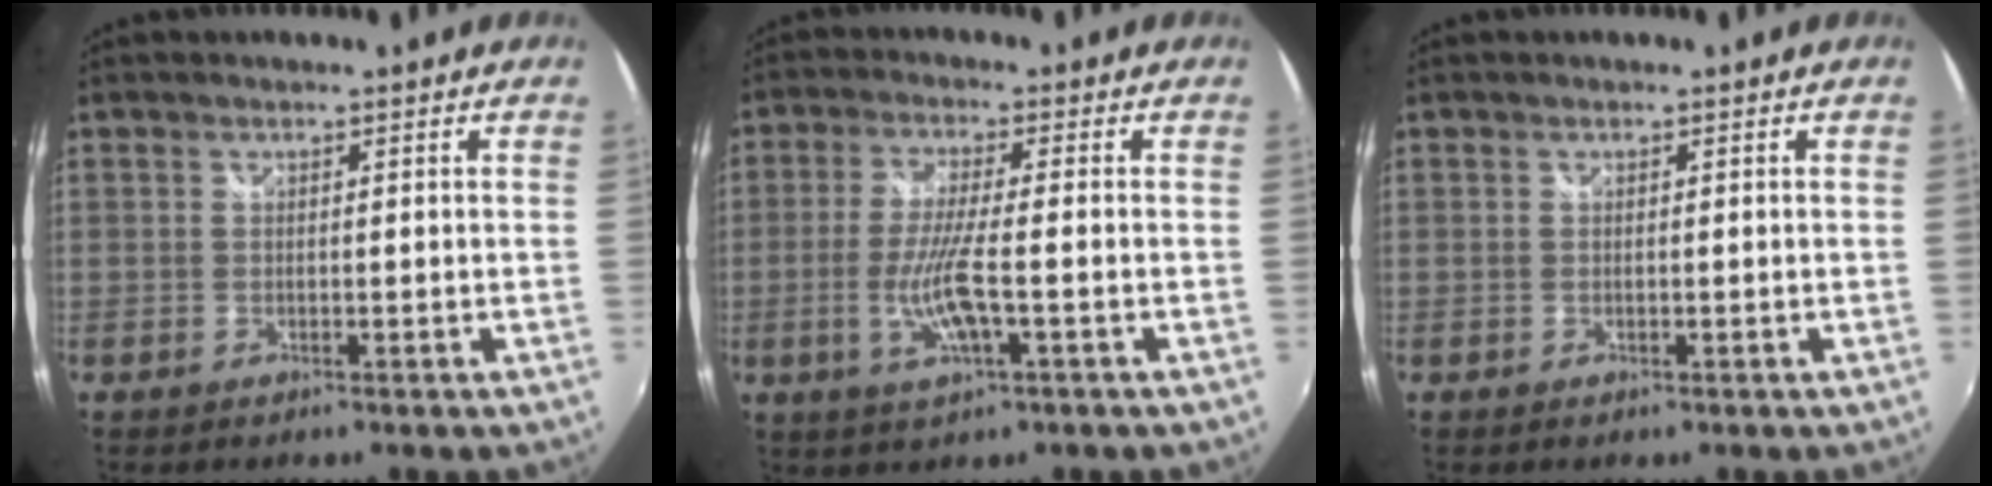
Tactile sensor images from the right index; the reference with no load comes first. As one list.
[{"total": 8.5, "force": [-2.3, 1.3, 8.1], "torque": [-0.166, -0.010, -0.044]}, {"total": 0.0}]